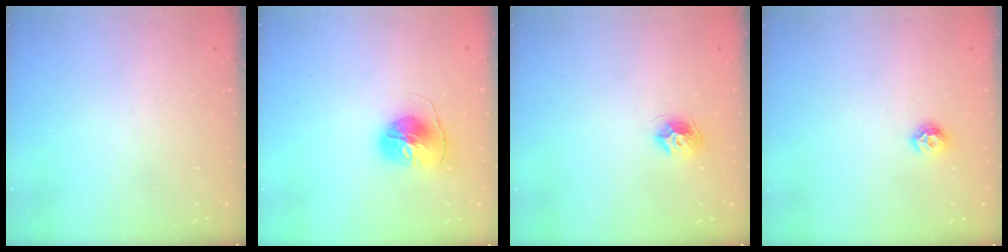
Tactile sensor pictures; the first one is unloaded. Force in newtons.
{"total": 10.1, "press": 10.1, "slide": 0.2}
{"total": 8.1, "press": 8.1, "slide": 0.1}
{"total": 7.5, "press": 7.4, "slide": 0.7}